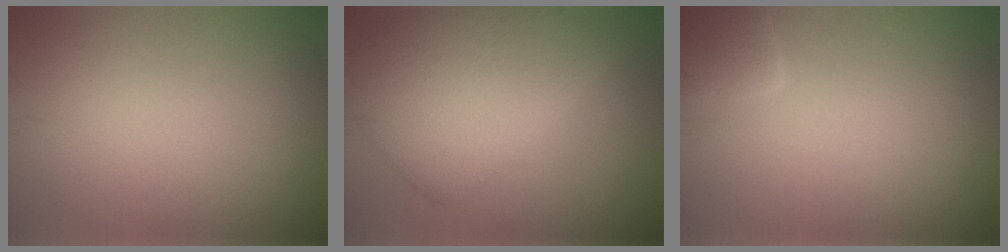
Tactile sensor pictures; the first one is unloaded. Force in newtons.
{"total": 7.8, "press": 7.8, "slide": 0.2}
{"total": 1.6, "press": 1.6, "slide": 0.1}